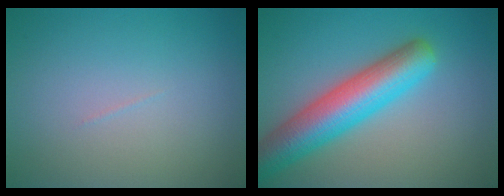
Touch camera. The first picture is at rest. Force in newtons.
{"total": 7.8, "press": 7.8, "slide": 0.3}